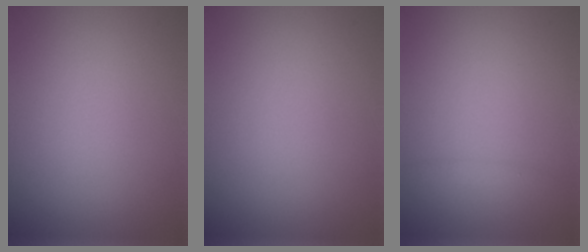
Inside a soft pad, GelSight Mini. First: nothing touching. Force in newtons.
{"total": 0.0}
{"total": 0.5, "press": 0.5, "slide": 0.0}